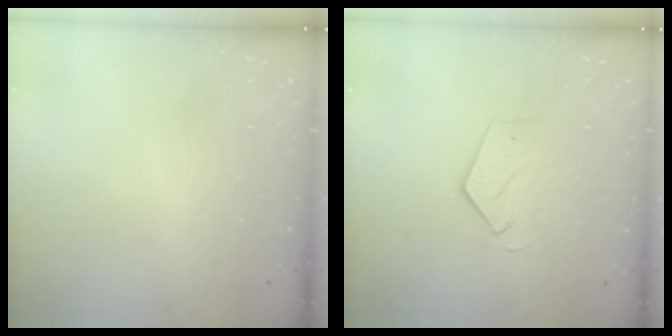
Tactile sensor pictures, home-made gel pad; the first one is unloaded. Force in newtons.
{"total": 2.9, "press": 2.9, "slide": 0.2}